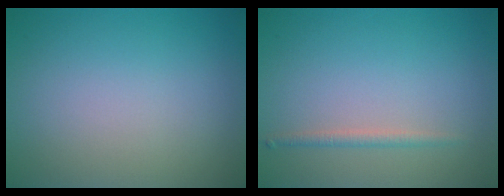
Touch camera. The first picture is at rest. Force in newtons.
{"total": 1.1, "press": 1.1, "slide": 0.0}